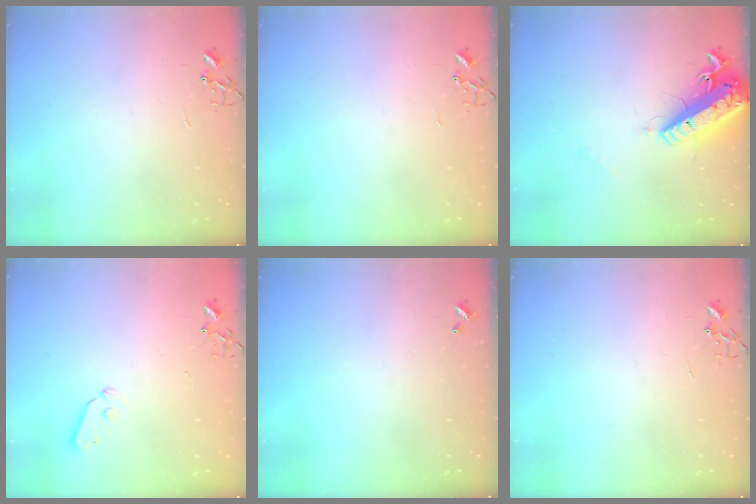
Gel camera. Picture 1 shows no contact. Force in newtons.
{"total": 0.0}
{"total": 18.1, "press": 17.7, "slide": 3.6}
{"total": 3.8, "press": 3.7, "slide": 0.7}
{"total": 0.0}
{"total": 0.0}